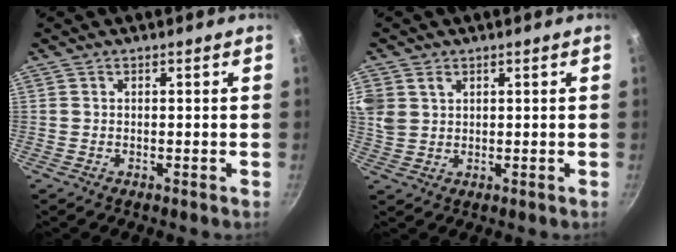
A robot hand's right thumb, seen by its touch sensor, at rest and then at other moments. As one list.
[{"total": 9.4, "force": [3.5, 7.2, 4.9], "torque": [-0.118, 0.018, 0.078]}]